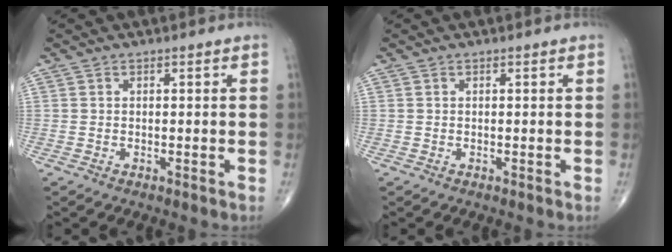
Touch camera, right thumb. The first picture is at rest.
{"total": 0.0}